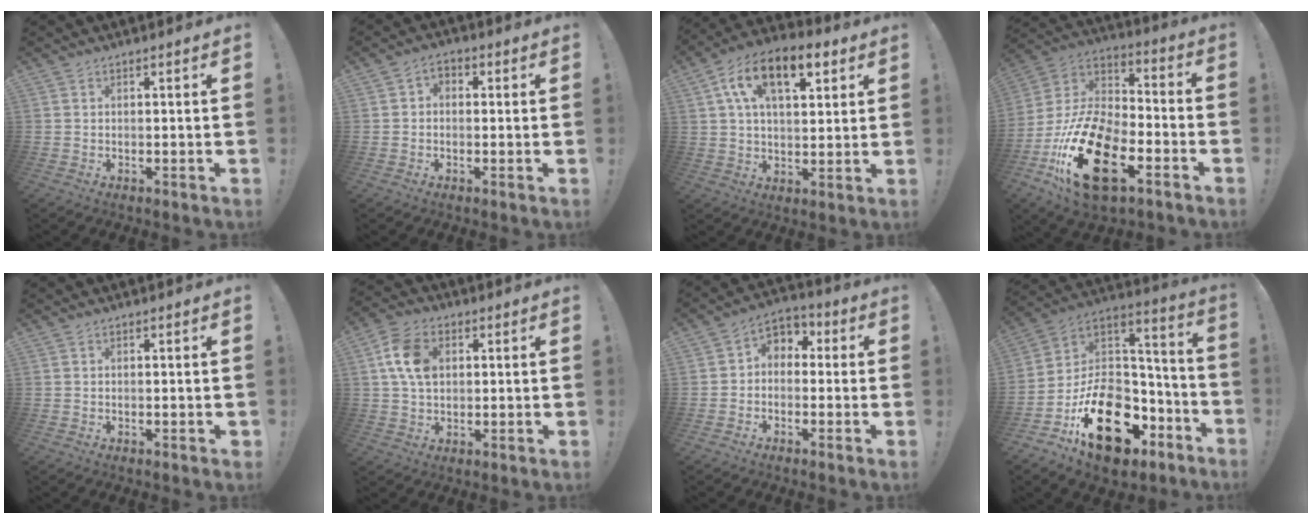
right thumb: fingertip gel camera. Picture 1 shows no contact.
{"total": 3.0, "force": [-0.8, 2.3, 1.8], "torque": [-0.029, 0.008, -0.015]}
{"total": 15.9, "force": [6.8, 8.0, 11.9], "torque": [-0.192, -0.010, 0.117]}
{"total": 24.9, "force": [-11.2, 13.2, 17.9], "torque": [-0.358, 0.067, -0.182]}
{"total": 0.0}
{"total": 11.5, "force": [2.5, 8.5, 7.3], "torque": [-0.127, 0.012, 0.050]}
{"total": 4.9, "force": [-1.6, 4.2, 1.9], "torque": [-0.033, 0.016, -0.025]}
{"total": 23.7, "force": [-9.8, 16.1, 14.5], "torque": [-0.217, 0.068, -0.130]}